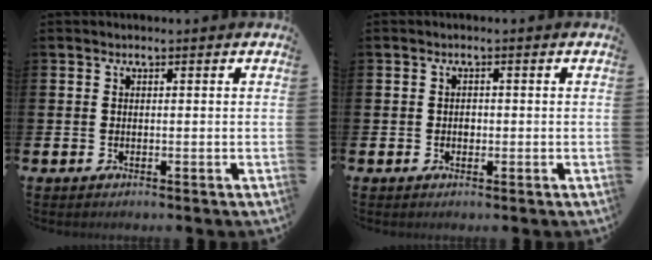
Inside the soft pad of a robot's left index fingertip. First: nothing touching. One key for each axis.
{"total": 0.8, "fx": 0.0, "fy": 0.7, "fz": 0.4, "tx": 0.003, "ty": 0.001, "tz": -0.004}